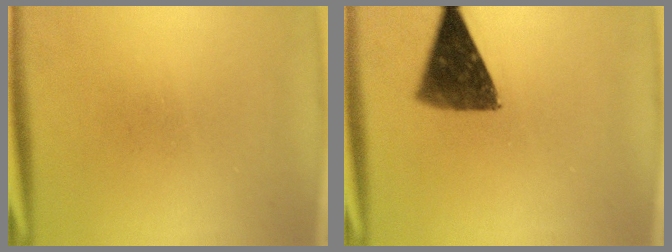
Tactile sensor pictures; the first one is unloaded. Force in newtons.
{"total": 10.0}